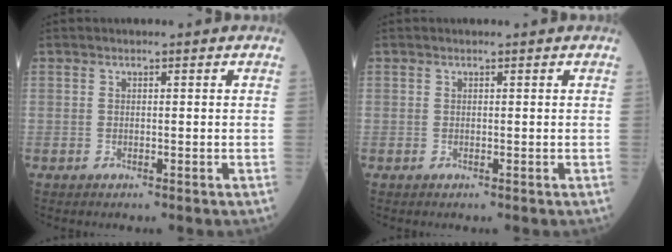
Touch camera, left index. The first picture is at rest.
{"total": 0.0}